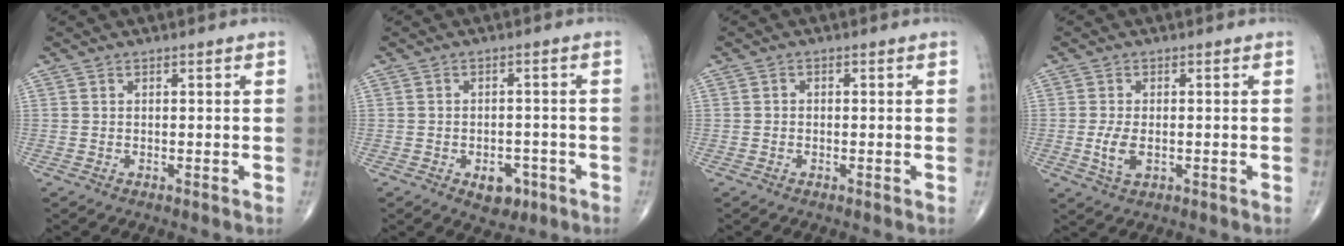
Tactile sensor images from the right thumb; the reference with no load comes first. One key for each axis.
{"total": 5.2, "fx": -2.4, "fy": 3.4, "fz": 3.1, "tx": -0.020, "ty": 0.014, "tz": -0.027}
{"total": 0.7, "fx": -0.2, "fy": 0.6, "fz": 0.3, "tx": 0.000, "ty": 0.002, "tz": -0.008}
{"total": 4.1, "fx": -0.7, "fy": 2.2, "fz": 3.4, "tx": -0.073, "ty": -0.006, "tz": -0.011}